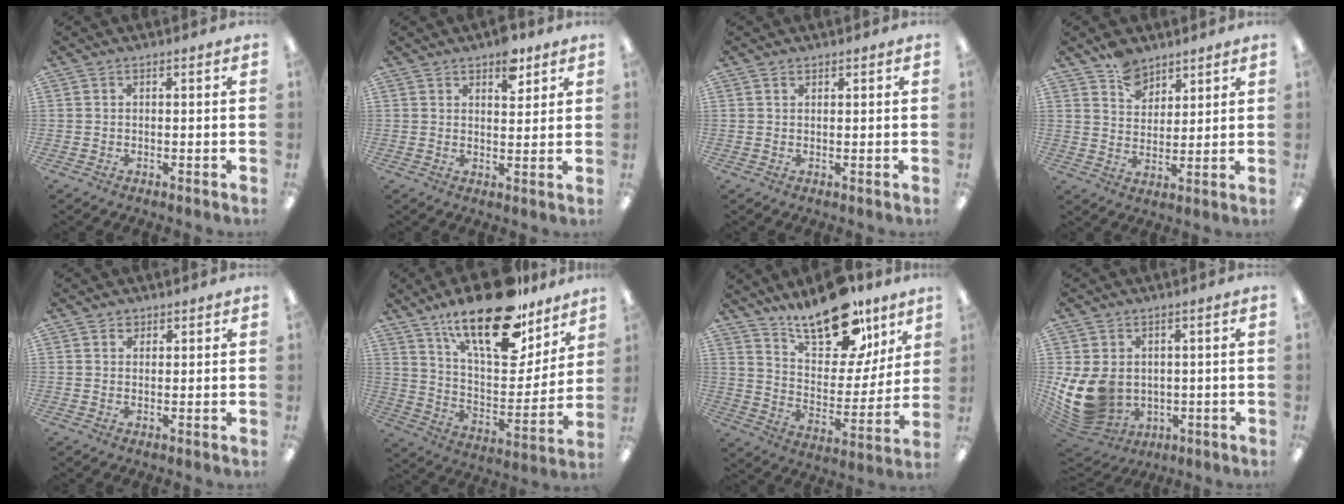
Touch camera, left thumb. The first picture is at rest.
{"total": 6.9, "force": [4.4, 3.5, 4.0], "torque": [-0.033, -0.025, 0.070]}
{"total": 1.0, "force": [0.7, 0.5, 0.4], "torque": [-0.009, 0.001, 0.014]}
{"total": 7.5, "force": [5.8, 4.4, 1.7], "torque": [-0.025, -0.032, 0.108]}
{"total": 1.9, "force": [1.3, 1.3, 0.4], "torque": [-0.002, -0.002, 0.022]}
{"total": 24.2, "force": [17.2, 9.1, 14.4], "torque": [-0.230, -0.104, 0.292]}
{"total": 21.0, "force": [15.4, 9.5, 10.7], "torque": [-0.166, -0.098, 0.267]}
{"total": 12.5, "force": [0.0, 10.4, 7.0], "torque": [-0.162, -0.011, 0.011]}